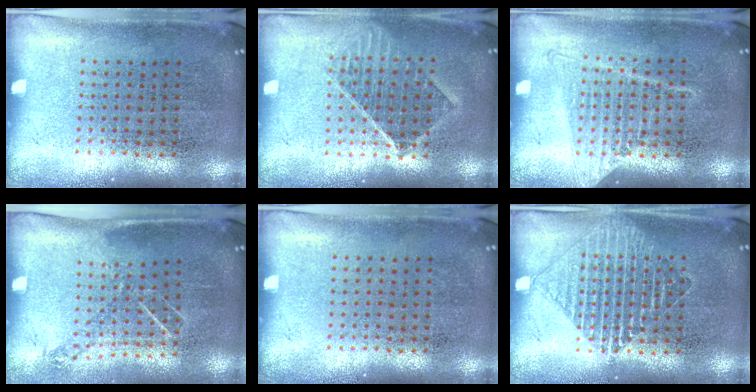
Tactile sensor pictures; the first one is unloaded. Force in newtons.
{"total": 1.4, "press": 1.3, "slide": 0.6}
{"total": 1.2, "press": 1.1, "slide": 0.5}
{"total": 0.9, "press": 0.8, "slide": 0.5}
{"total": 0.0}
{"total": 1.4, "press": 1.3, "slide": 0.3}